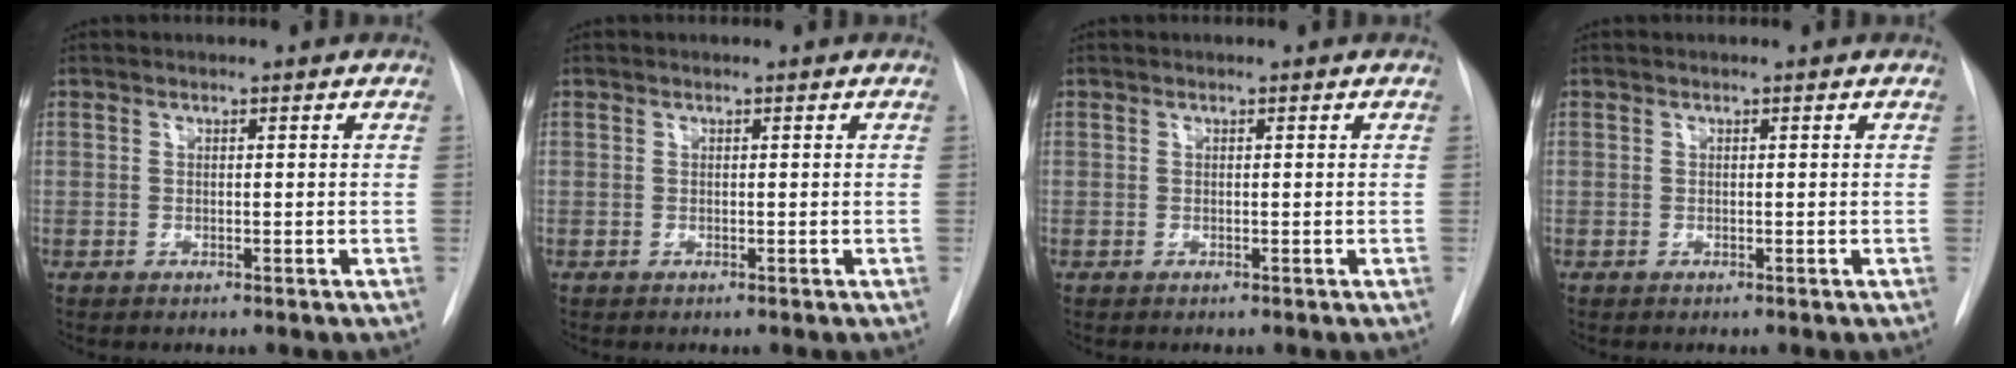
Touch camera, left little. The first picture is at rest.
{"total": 0.0}
{"total": 0.0}
{"total": 0.0}